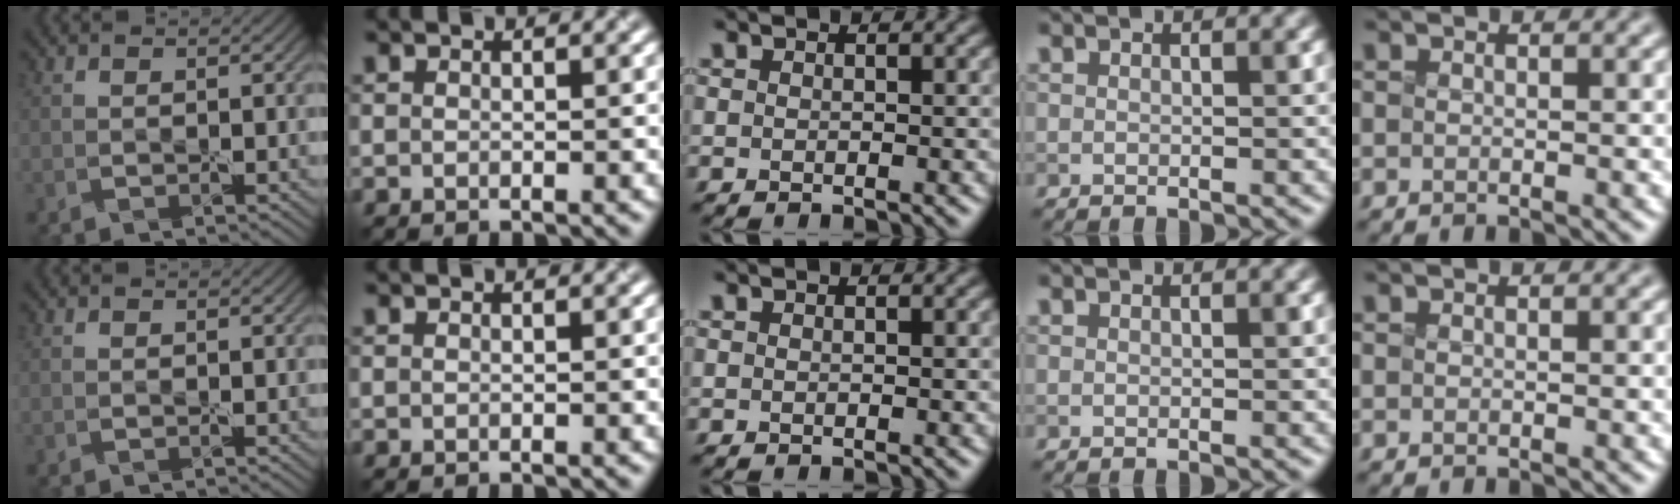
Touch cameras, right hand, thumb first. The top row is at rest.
{}